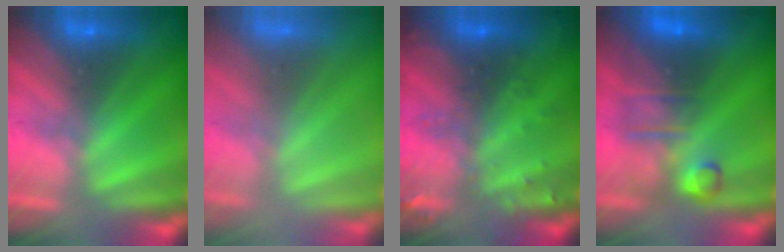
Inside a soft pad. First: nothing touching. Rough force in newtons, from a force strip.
{"total": 8.6}
{"total": 3.0}
{"total": 6.1}